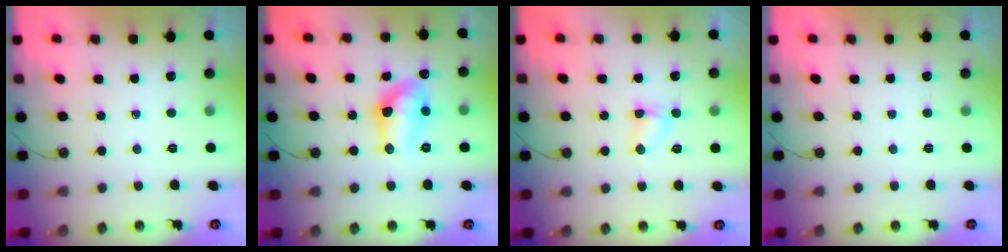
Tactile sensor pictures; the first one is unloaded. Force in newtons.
{"total": 11.1, "press": 11.1, "slide": 0.9}
{"total": 3.2, "press": 3.1, "slide": 0.3}
{"total": 0.0}